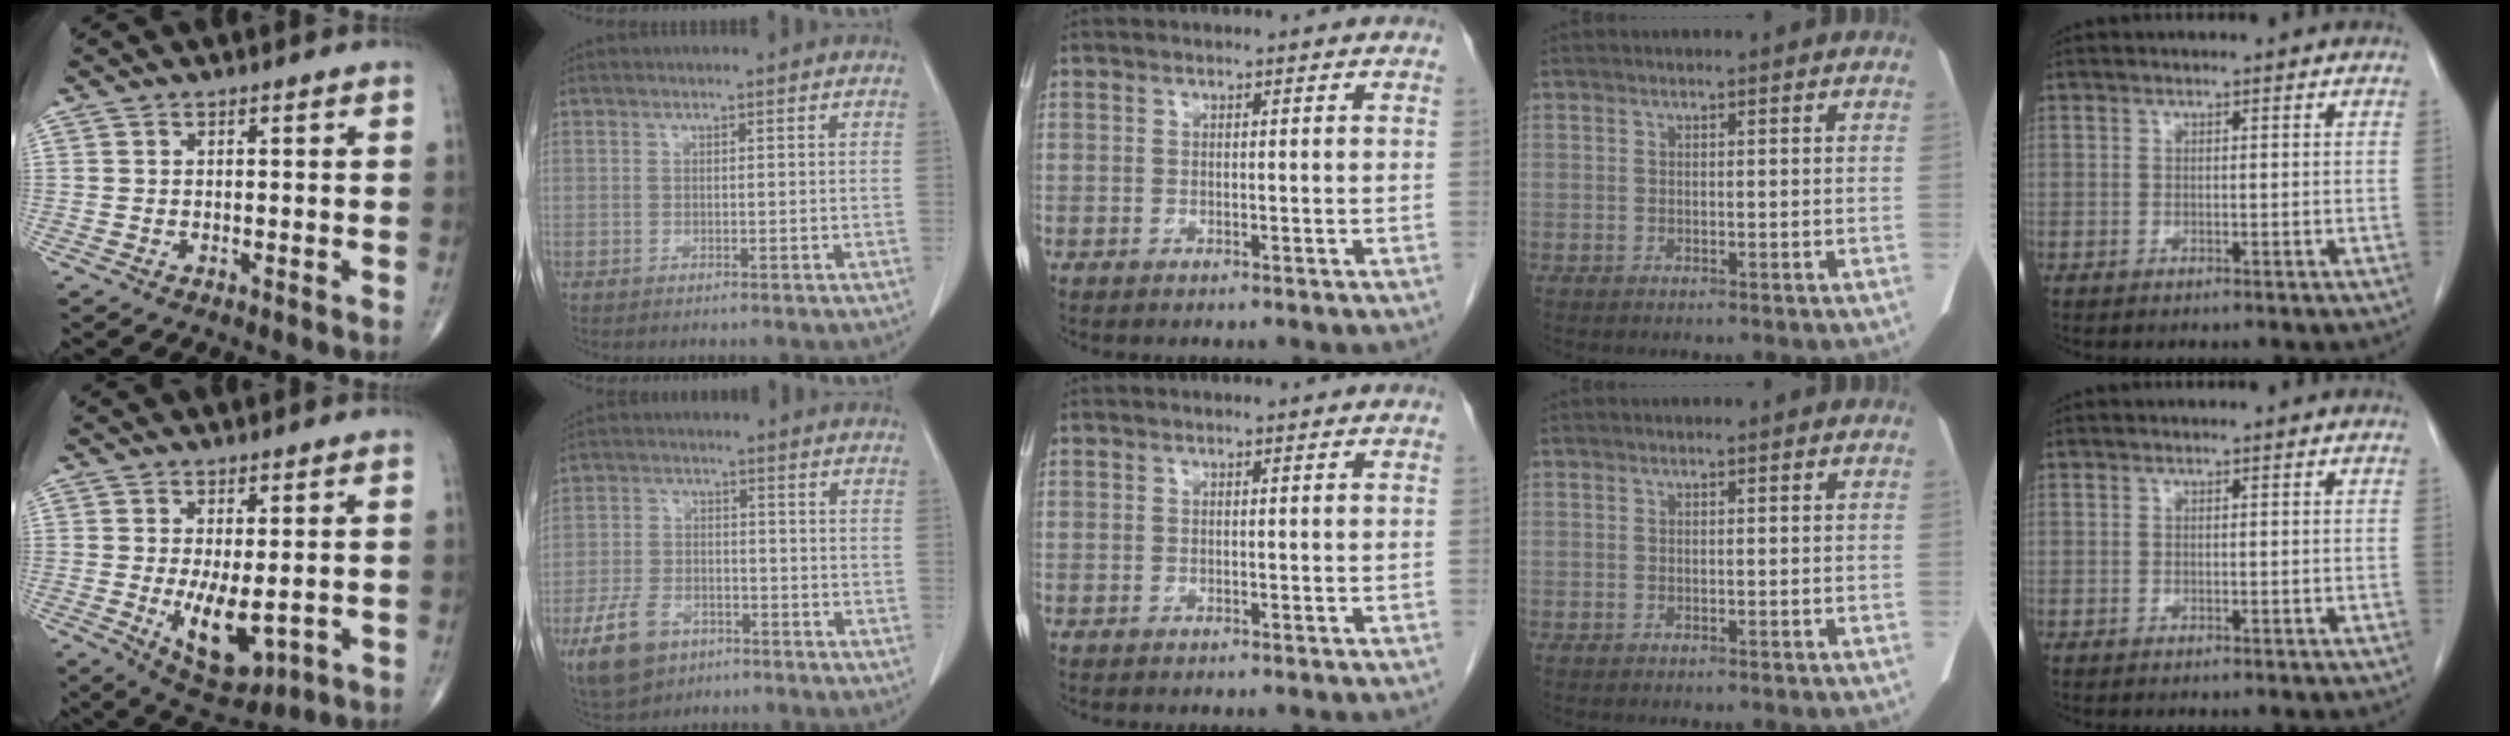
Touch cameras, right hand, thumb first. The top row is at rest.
{"thumb": {"total": 9.1, "force": [-1.1, 4.0, 8.1], "torque": [-0.118, -0.023, -0.001]}, "index": {"total": 8.5, "force": [-4.9, 5.2, 4.5], "torque": [-0.099, 0.004, -0.081]}}